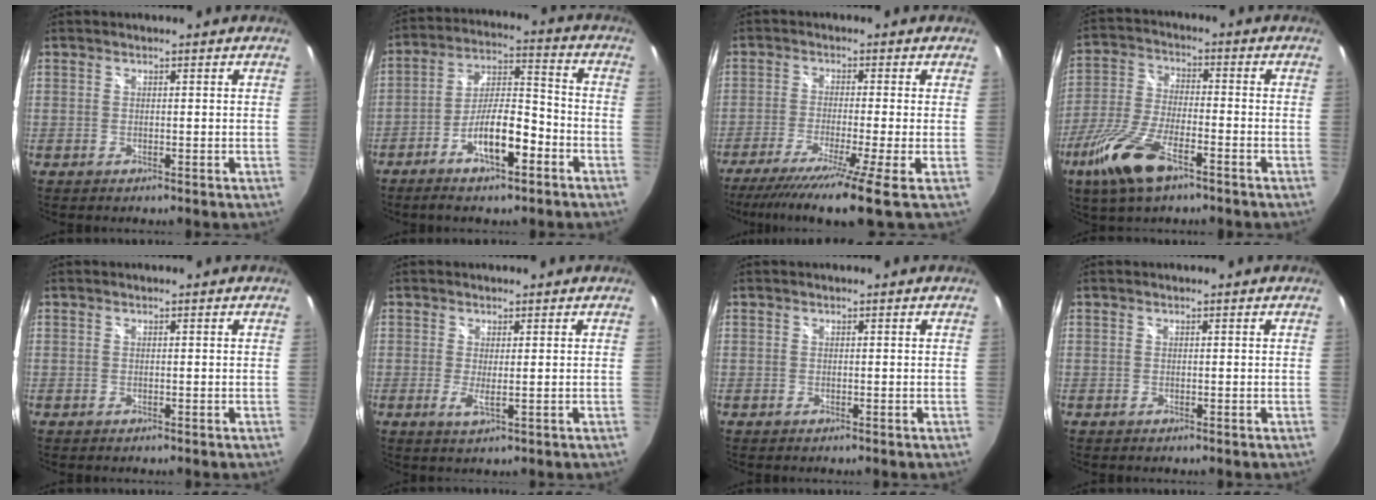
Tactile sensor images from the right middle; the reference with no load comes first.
{"total": 10.7, "force": [-5.9, 2.9, 8.5], "torque": [-0.161, 0.015, -0.097]}
{"total": 12.7, "force": [-9.1, -1.5, 8.7], "torque": [-0.183, -0.053, -0.154]}
{"total": 13.1, "force": [-7.7, 4.6, 9.6], "torque": [-0.218, -0.020, -0.152]}
{"total": 0.0}
{"total": 2.3, "force": [0.0, 0.1, 2.3], "torque": [-0.044, -0.008, -0.001]}
{"total": 0.0}
{"total": 0.0}